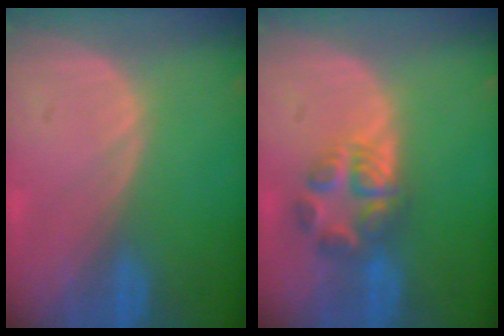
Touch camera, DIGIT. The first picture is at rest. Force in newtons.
{"total": 5.5, "press": 5.5, "slide": 0.9}